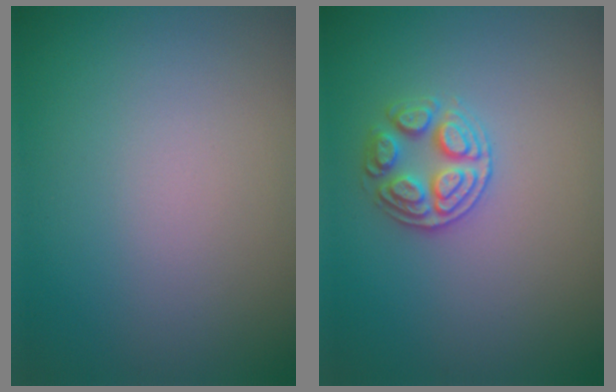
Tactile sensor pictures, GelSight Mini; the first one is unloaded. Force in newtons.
{"total": 2.6, "press": 2.6, "slide": 0.5}